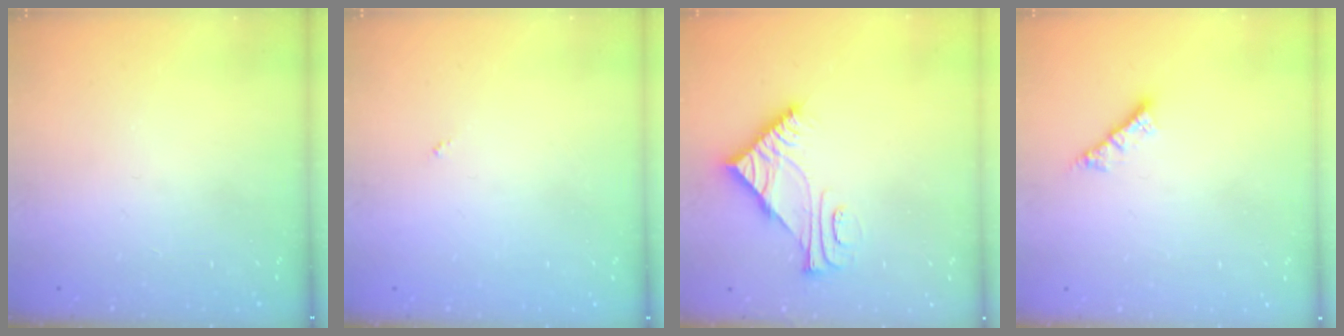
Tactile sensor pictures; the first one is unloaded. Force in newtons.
{"total": 0.0}
{"total": 6.8, "press": 6.8, "slide": 0.1}
{"total": 3.6, "press": 3.6, "slide": 0.1}